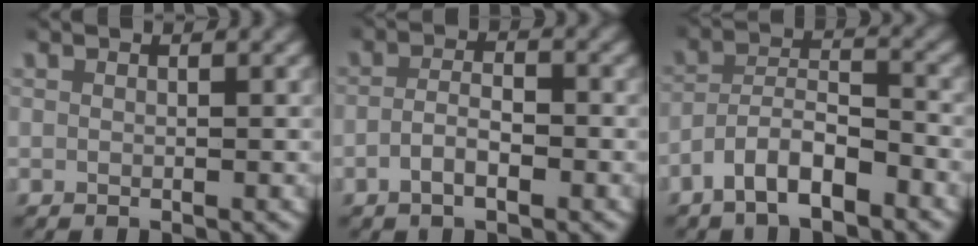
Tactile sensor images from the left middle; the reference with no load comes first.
{"total": 2.7, "force": [-1.5, 1.1, 1.9], "torque": [-0.032, -0.001, -0.029]}
{"total": 5.2, "force": [-3.5, 3.0, 2.3], "torque": [-0.036, 0.001, -0.072]}